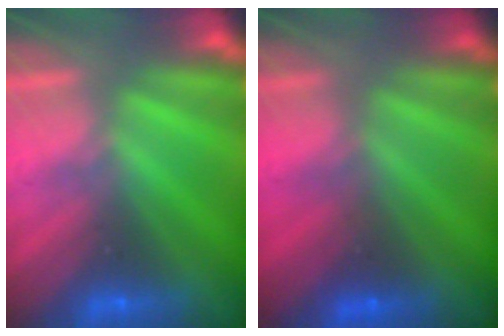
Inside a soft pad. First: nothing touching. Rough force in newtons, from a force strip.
{"total": 1.6}